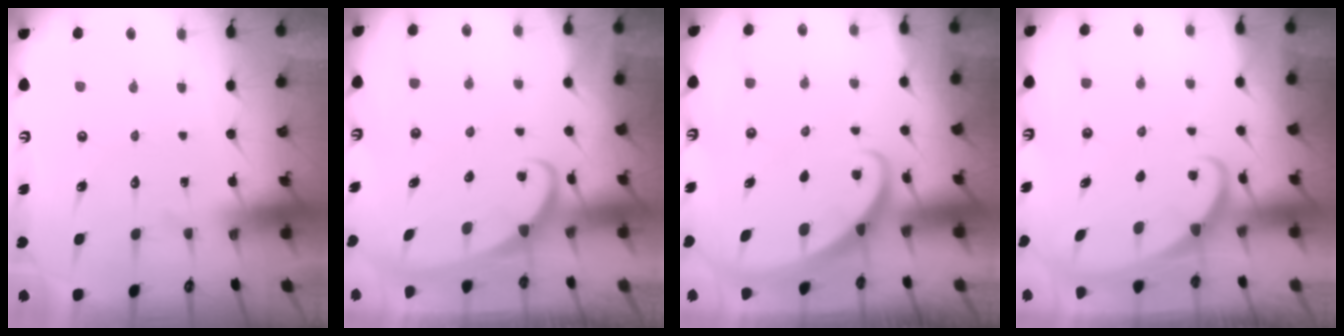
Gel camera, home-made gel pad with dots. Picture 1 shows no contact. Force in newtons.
{"total": 2.4, "press": 2.4, "slide": 0.3}
{"total": 2.4, "press": 2.3, "slide": 0.3}
{"total": 1.7, "press": 1.7, "slide": 0.1}